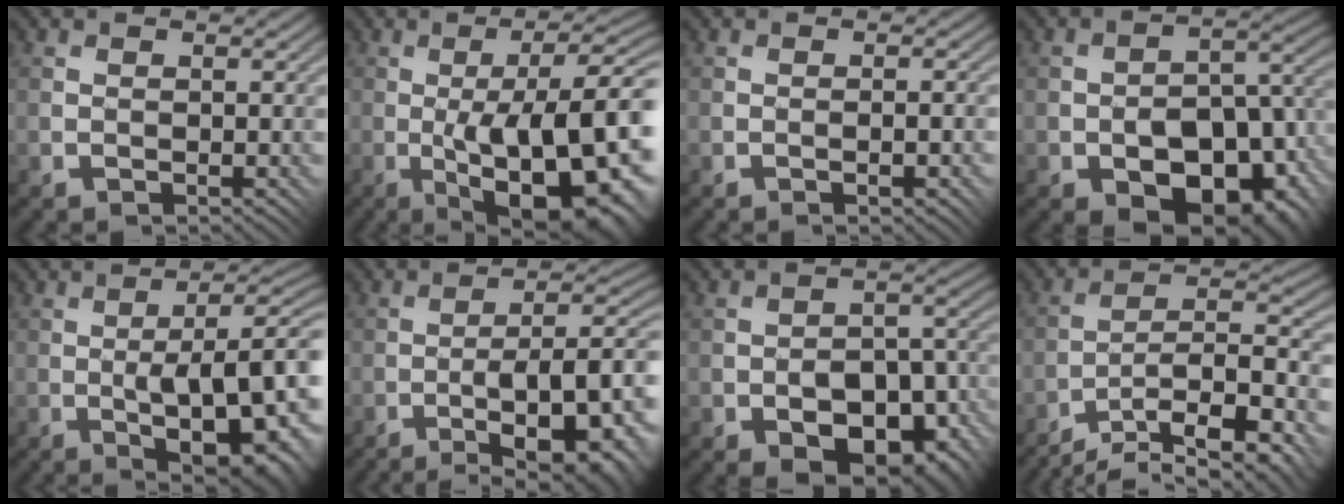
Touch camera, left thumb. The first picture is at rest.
{"total": 16.0, "force": [-2.8, 4.9, 15.0], "torque": [-0.182, 0.012, -0.038]}
{"total": 2.3, "force": [-1.1, 0.6, 1.9], "torque": [-0.021, 0.011, -0.008]}
{"total": 14.7, "force": [-6.1, 8.4, 10.3], "torque": [-0.144, -0.023, -0.083]}
{"total": 13.1, "force": [-2.3, 4.4, 12.2], "torque": [-0.158, 0.010, -0.026]}
{"total": 13.9, "force": [-6.4, 4.1, 11.6], "torque": [-0.160, 0.008, -0.089]}
{"total": 12.4, "force": [-6.1, 6.6, 8.5], "torque": [-0.117, -0.018, -0.093]}
{"total": 13.7, "force": [-10.1, 3.1, 8.7], "torque": [-0.144, 0.001, -0.158]}